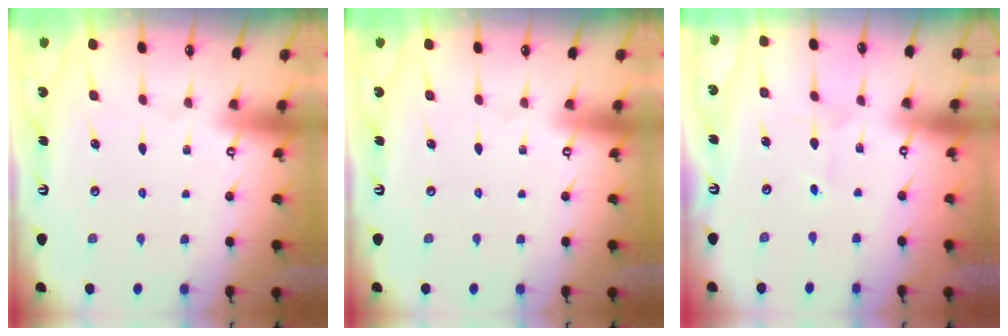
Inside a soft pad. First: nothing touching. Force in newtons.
{"total": 0.0}
{"total": 1.6, "press": 1.5, "slide": 0.1}